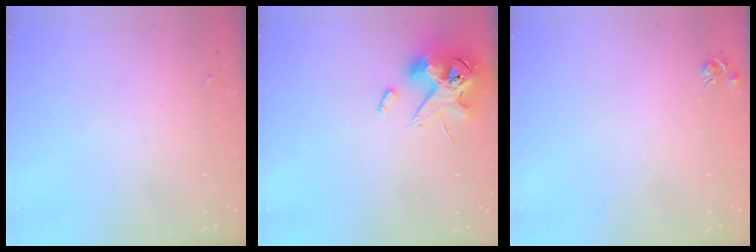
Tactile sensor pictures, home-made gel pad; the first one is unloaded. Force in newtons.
{"total": 13.9, "press": 13.7, "slide": 2.4}
{"total": 5.1, "press": 5.0, "slide": 0.7}